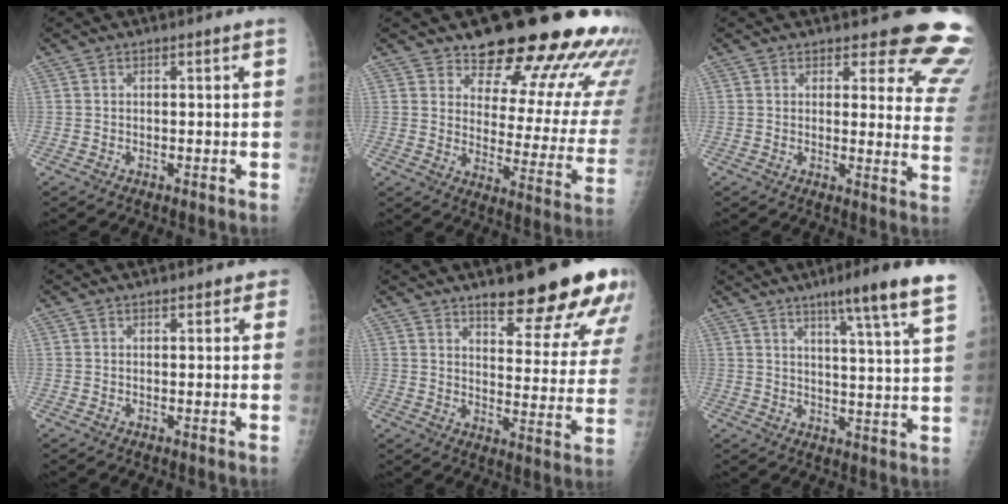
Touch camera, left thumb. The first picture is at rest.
{"total": 22.5, "force": [17.5, 8.3, 11.4], "torque": [-0.106, -0.107, 0.217]}
{"total": 13.6, "force": [12.1, 4.5, 4.3], "torque": [0.009, -0.102, 0.104]}
{"total": 1.4, "force": [0.8, 0.9, 0.7], "torque": [0.011, 0.001, 0.004]}
{"total": 18.9, "force": [13.4, 5.4, 12.2], "torque": [-0.113, -0.078, 0.175]}
{"total": 12.7, "force": [8.4, -0.2, 9.5], "torque": [-0.134, -0.037, 0.108]}